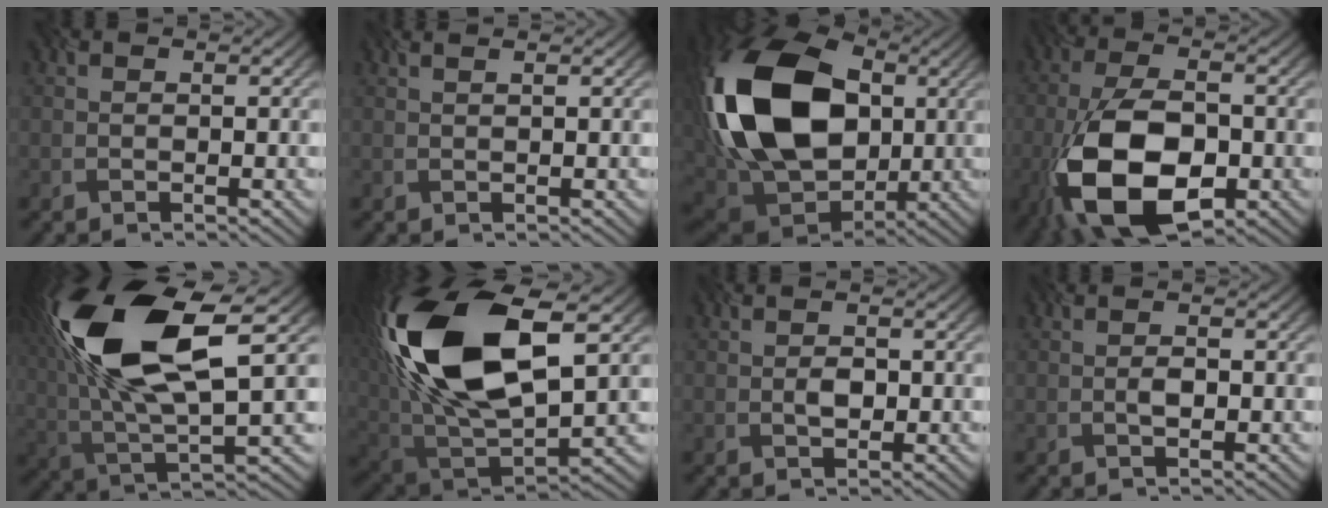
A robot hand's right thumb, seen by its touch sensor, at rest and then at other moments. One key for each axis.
{"total": 1.0, "fx": 0.6, "fy": 0.2, "fz": 0.8, "tx": -0.010, "ty": 0.005, "tz": 0.005}
{"total": 20.5, "fx": 3.3, "fy": 14.5, "fz": 14.1, "tx": -0.355, "ty": 0.008, "tz": 0.061}
{"total": 15.6, "fx": -5.8, "fy": 8.4, "fz": 11.8, "tx": -0.258, "ty": -0.031, "tz": -0.112}
{"total": 17.4, "fx": 5.4, "fy": 7.3, "fz": 14.8, "tx": -0.324, "ty": 0.010, "tz": 0.095}
{"total": 20.4, "fx": 5.9, "fy": 10.7, "fz": 16.3, "tx": -0.382, "ty": 0.013, "tz": 0.115}
{"total": 1.6, "fx": 0.0, "fy": 1.0, "fz": 1.3, "tx": -0.033, "ty": -0.001, "tz": 0.003}
{"total": 1.2, "fx": -0.2, "fy": 0.4, "fz": 1.1, "tx": -0.027, "ty": 0.002, "tz": -0.003}